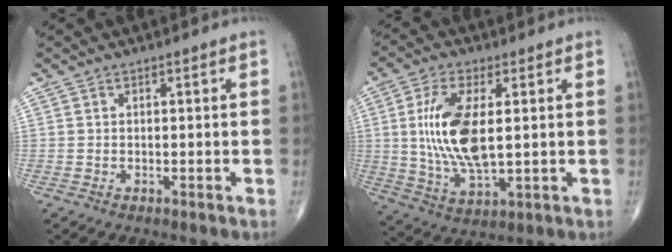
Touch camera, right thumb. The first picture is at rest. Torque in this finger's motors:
{"motor_torque": [1.04, 3.13, 1.70, 0.09, 0.20]}